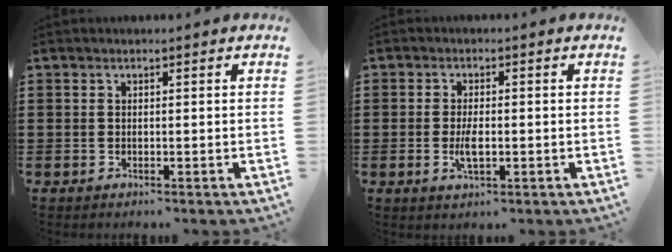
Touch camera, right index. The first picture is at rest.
{"total": 3.6, "force": [-0.7, 1.3, 3.3], "torque": [-0.066, -0.001, -0.014]}